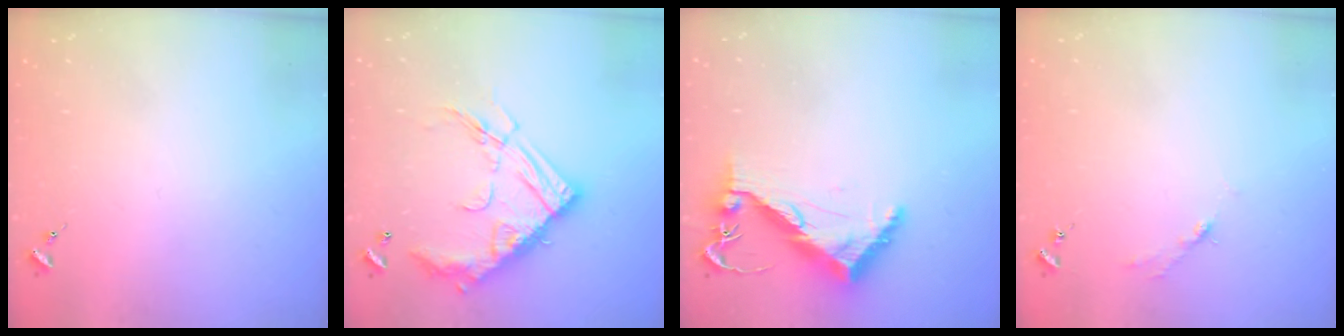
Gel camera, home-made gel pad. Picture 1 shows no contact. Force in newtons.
{"total": 20.3, "press": 20.2, "slide": 1.9}
{"total": 9.7, "press": 9.6, "slide": 1.4}
{"total": 2.7, "press": 2.7, "slide": 0.4}